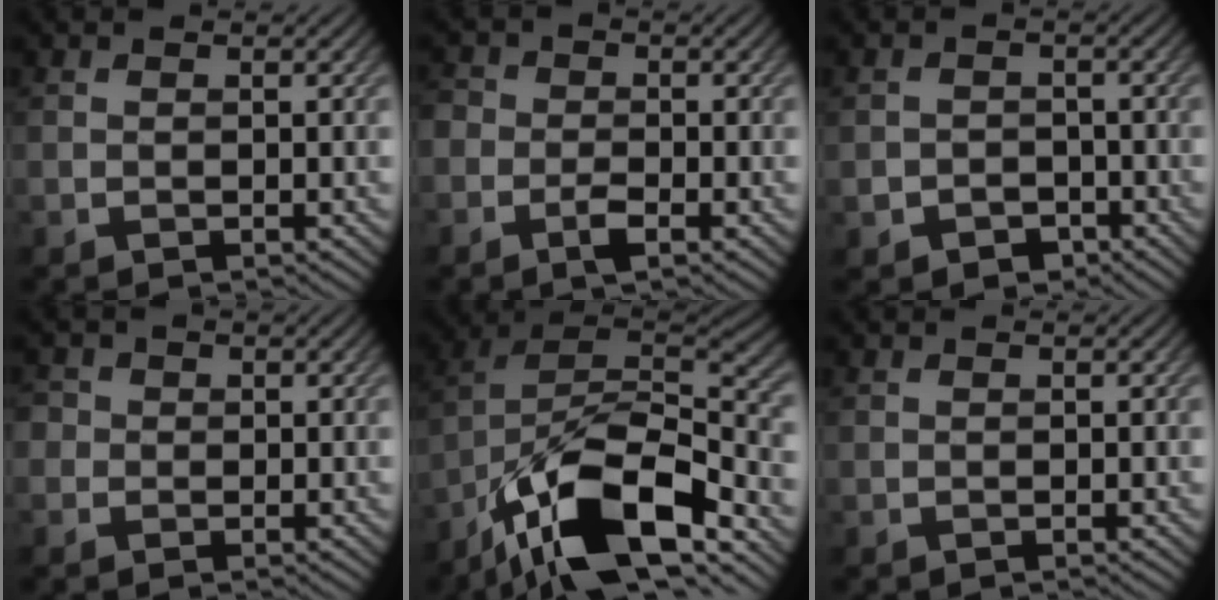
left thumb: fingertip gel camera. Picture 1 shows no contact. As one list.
[{"total": 3.1, "force": [-1.5, 2.0, 1.9], "torque": [-0.028, 0.000, -0.042]}, {"total": 2.7, "force": [-1.8, 1.9, 0.7], "torque": [-0.008, -0.008, -0.035]}, {"total": 2.3, "force": [0.3, 2.2, 0.5], "torque": [-0.009, 0.006, -0.015]}, {"total": 16.7, "force": [-10.4, 6.7, 11.3], "torque": [-0.215, -0.010, -0.198]}, {"total": 0.0}]